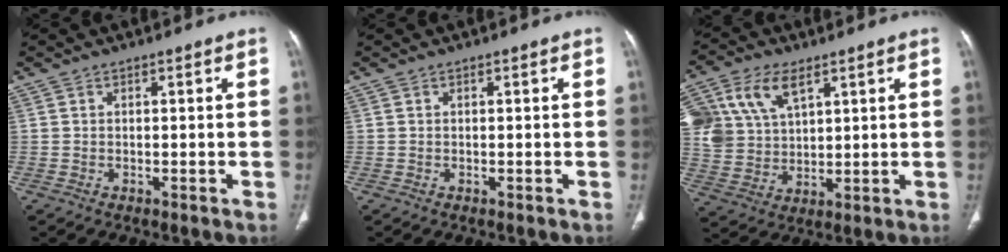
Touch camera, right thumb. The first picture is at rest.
{"total": 0.0}
{"total": 14.4, "force": [6.7, 9.2, 8.8], "torque": [-0.181, -0.007, 0.139]}